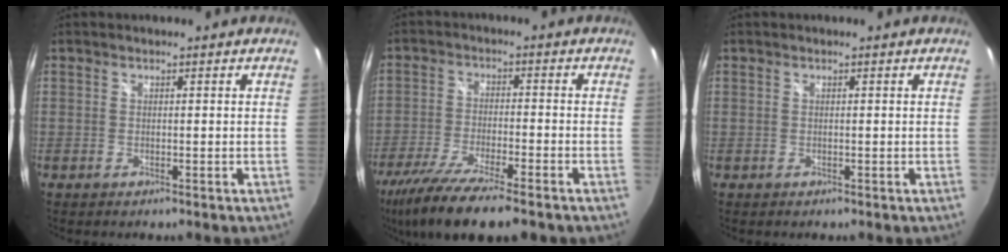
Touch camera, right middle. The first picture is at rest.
{"total": 15.5, "force": [-11.9, 2.3, 9.7], "torque": [-0.202, -0.046, -0.211]}
{"total": 0.0}